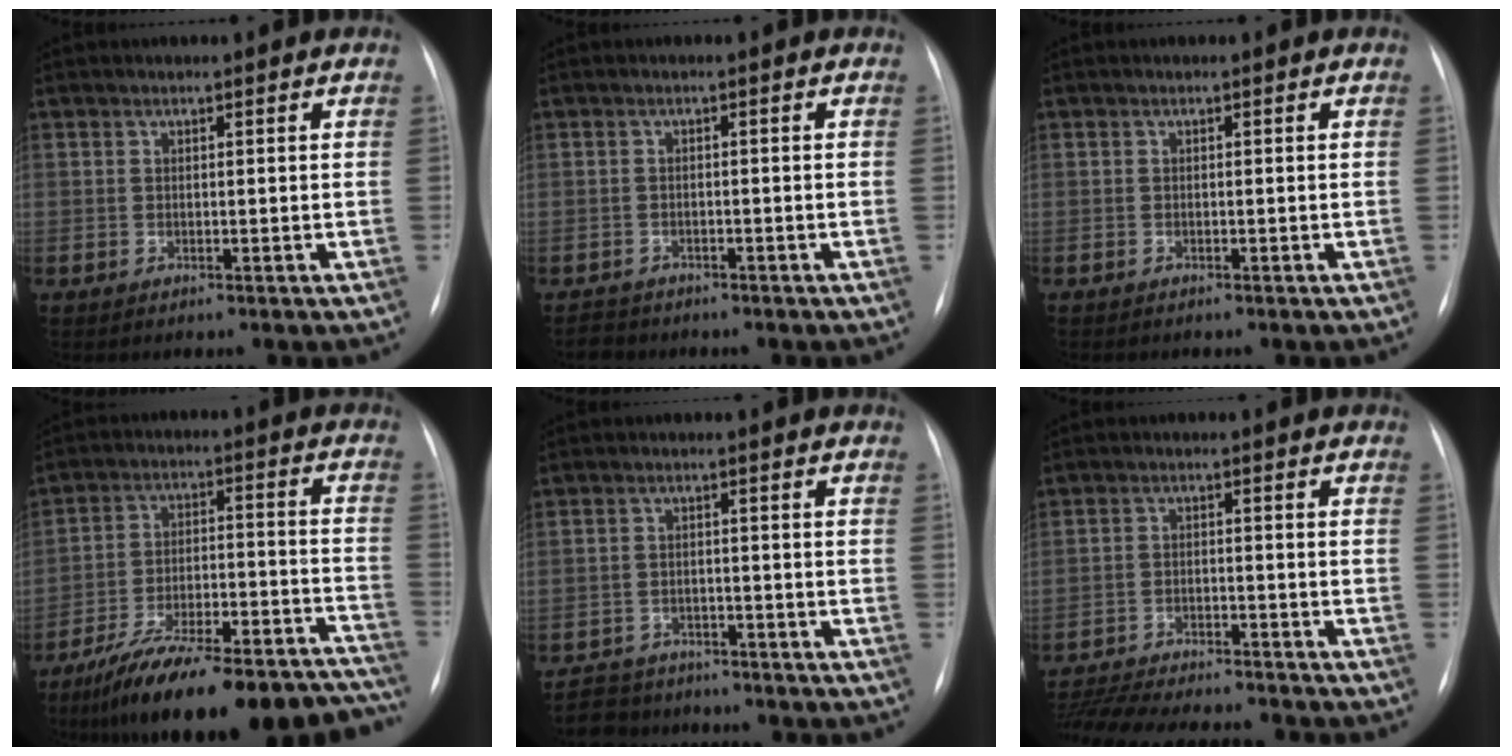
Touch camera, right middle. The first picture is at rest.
{"total": 2.4, "force": [-2.2, 1.0, -0.4], "torque": [0.001, -0.002, -0.038]}
{"total": 0.6, "force": [-0.5, 0.1, 0.1], "torque": [-0.007, -0.001, -0.011]}
{"total": 27.2, "force": [-22.8, 6.3, 13.4], "torque": [-0.152, 0.015, -0.325]}
{"total": 6.5, "force": [-5.7, 3.0, 0.4], "torque": [-0.006, 0.000, -0.088]}
{"total": 17.6, "force": [-16.1, 2.4, 6.6], "torque": [-0.156, -0.023, -0.235]}